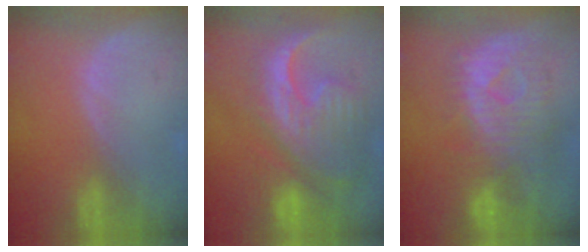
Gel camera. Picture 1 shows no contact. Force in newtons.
{"total": 13.0, "press": 11.2, "slide": 6.6}
{"total": 10.6, "press": 9.5, "slide": 4.7}